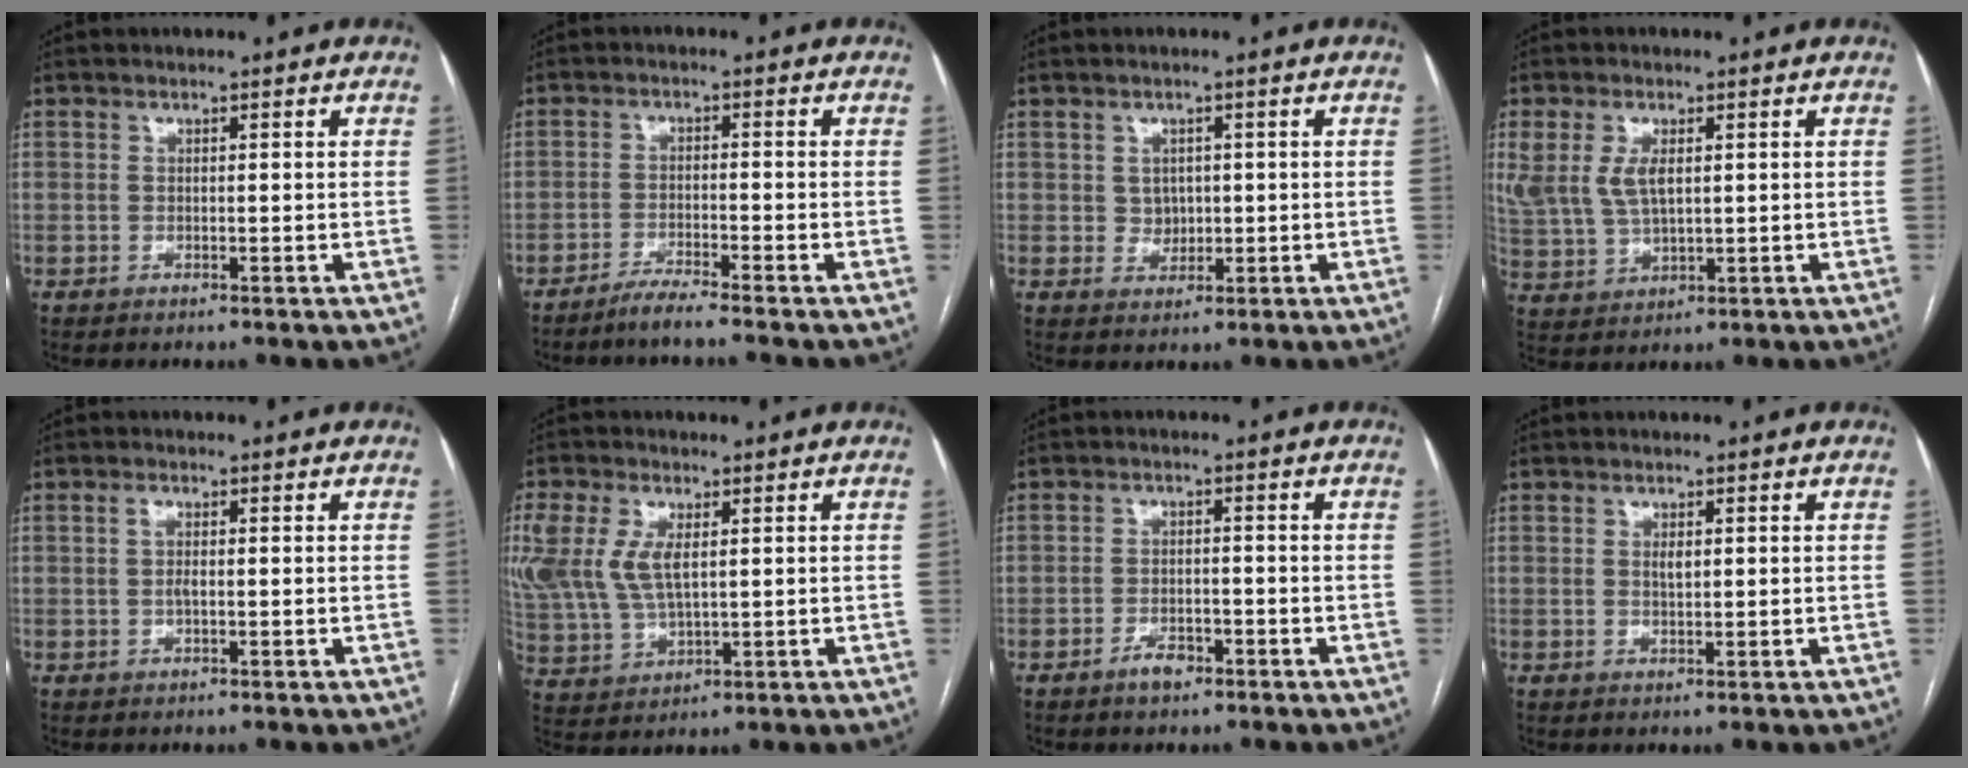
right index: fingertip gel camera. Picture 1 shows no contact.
{"total": 3.7, "force": [-3.2, -1.0, 1.5], "torque": [-0.031, -0.010, -0.065]}
{"total": 2.5, "force": [0.5, 2.2, 1.0], "torque": [-0.015, 0.002, 0.013]}
{"total": 8.5, "force": [2.3, 4.7, 6.7], "torque": [-0.162, 0.009, 0.054]}
{"total": 2.7, "force": [0.0, 0.8, 2.6], "torque": [-0.056, 0.003, 0.001]}
{"total": 13.9, "force": [3.3, 7.7, 11.1], "torque": [-0.284, 0.005, 0.070]}
{"total": 2.8, "force": [-1.8, 1.3, 1.7], "torque": [-0.034, 0.004, -0.029]}
{"total": 1.4, "force": [0.4, 0.5, 1.2], "torque": [-0.022, -0.001, 0.008]}